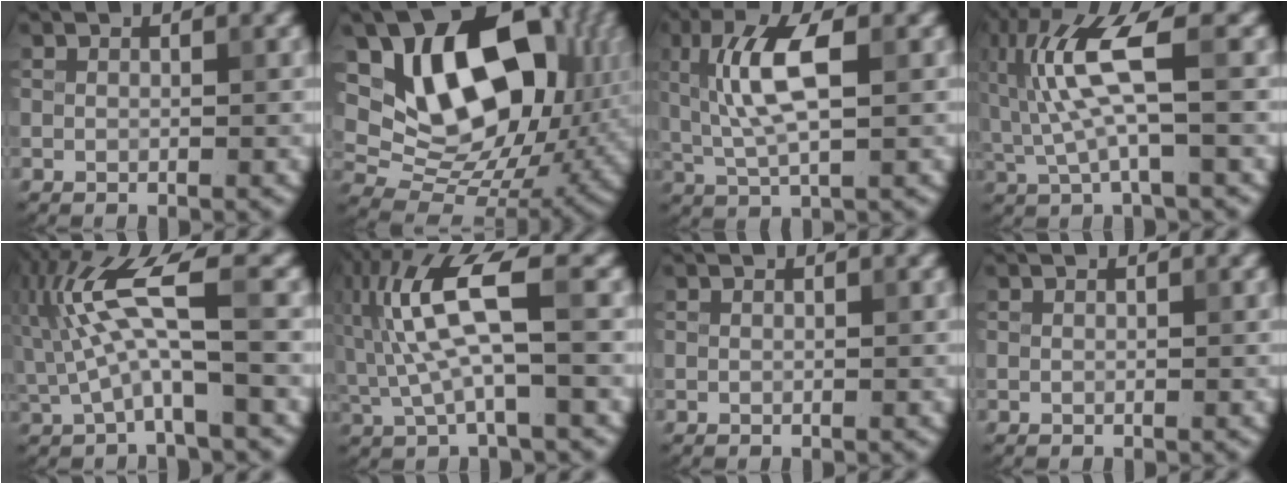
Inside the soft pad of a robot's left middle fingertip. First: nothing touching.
{"total": 15.3, "force": [4.7, 9.8, 10.8], "torque": [-0.178, 0.010, 0.089]}
{"total": 6.2, "force": [1.1, 2.1, 5.7], "torque": [-0.112, 0.010, 0.019]}
{"total": 6.9, "force": [0.9, 1.4, 6.6], "torque": [-0.151, 0.008, 0.019]}
{"total": 6.6, "force": [0.4, 1.2, 6.5], "torque": [-0.139, 0.016, 0.006]}
{"total": 7.5, "force": [1.1, 1.7, 7.3], "torque": [-0.164, 0.014, 0.019]}
{"total": 0.0}
{"total": 0.0}